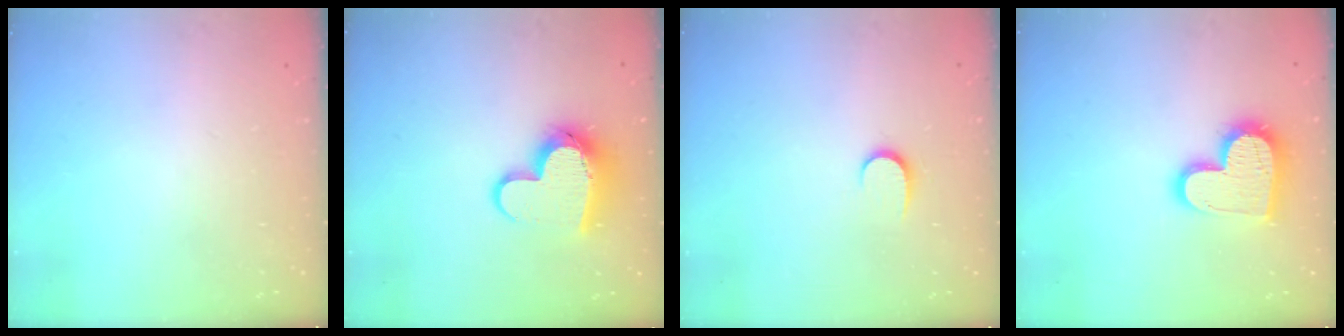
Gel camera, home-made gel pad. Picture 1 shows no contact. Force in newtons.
{"total": 12.4, "press": 12.3, "slide": 1.2}
{"total": 5.4, "press": 5.4, "slide": 0.6}
{"total": 16.1, "press": 16.0, "slide": 1.2}